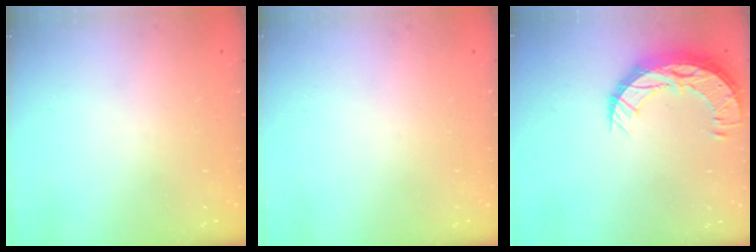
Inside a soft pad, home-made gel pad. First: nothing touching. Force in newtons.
{"total": 0.0}
{"total": 11.7, "press": 11.7, "slide": 0.8}